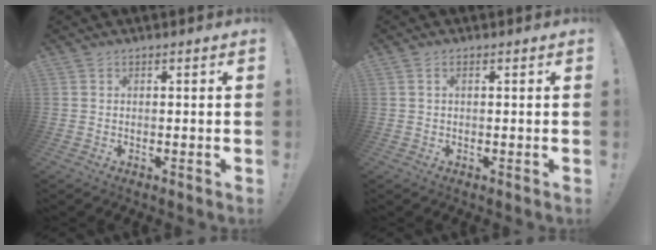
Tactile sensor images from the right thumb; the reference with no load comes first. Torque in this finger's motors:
{"motor_torque": [-0.04, -0.18, 0.02, -0.09, 0.05]}